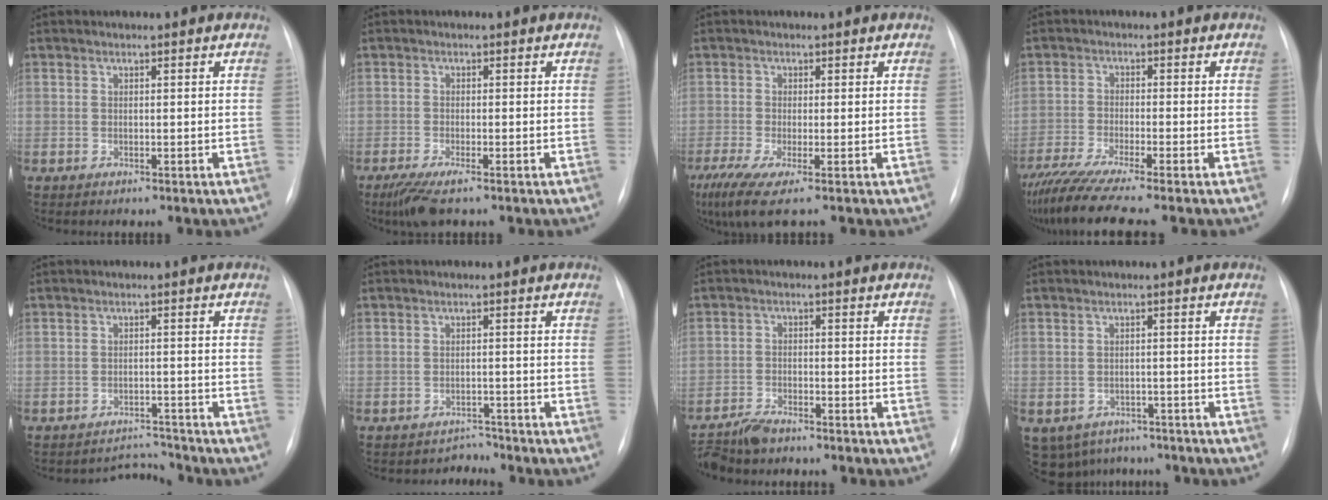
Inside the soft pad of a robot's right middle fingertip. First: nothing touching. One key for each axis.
{"total": 4.3, "fx": -2.8, "fy": 0.6, "fz": 3.2, "tx": -0.066, "ty": -0.014, "tz": -0.050}
{"total": 6.6, "fx": -4.1, "fy": 0.4, "fz": 5.1, "tx": -0.093, "ty": -0.021, "tz": -0.076}
{"total": 11.3, "fx": -9.3, "fy": -0.8, "fz": 6.4, "tx": -0.108, "ty": -0.033, "tz": -0.153}
{"total": 3.2, "fx": -2.8, "fy": -0.3, "fz": -1.6, "tx": 0.024, "ty": 0.006, "tz": -0.038}
{"total": 2.3, "fx": -1.9, "fy": 0.0, "fz": -1.3, "tx": 0.022, "ty": 0.003, "tz": -0.026}
{"total": 5.0, "fx": -4.6, "fy": 1.2, "fz": 1.7, "tx": -0.034, "ty": -0.016, "tz": -0.083}
{"total": 8.4, "fx": -6.1, "fy": 5.5, "fz": 1.8, "tx": -0.036, "ty": 0.008, "tz": -0.072}